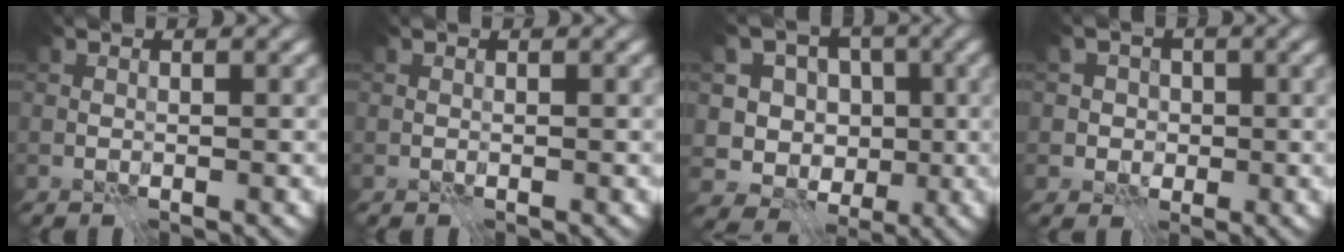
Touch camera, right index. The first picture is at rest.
{"total": 0.0}
{"total": 8.3, "force": [-0.9, 7.7, 3.1], "torque": [-0.044, 0.027, -0.045]}
{"total": 2.8, "force": [0.1, 2.7, 1.0], "torque": [0.007, 0.007, -0.011]}